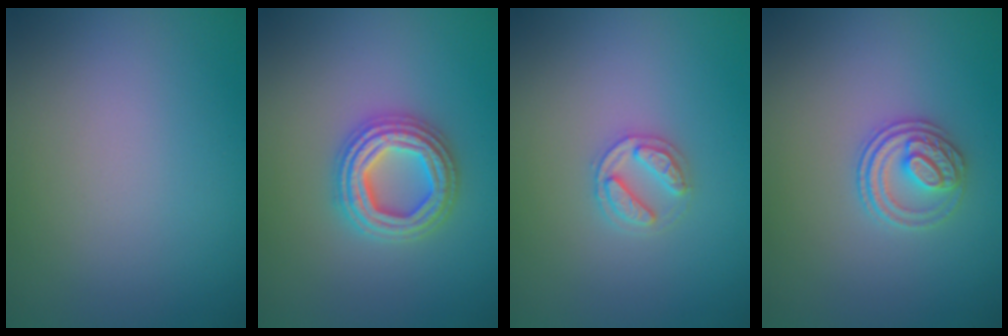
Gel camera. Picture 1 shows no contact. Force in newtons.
{"total": 4.7, "press": 4.6, "slide": 0.7}
{"total": 2.4, "press": 2.4, "slide": 0.4}
{"total": 2.8, "press": 2.7, "slide": 1.0}